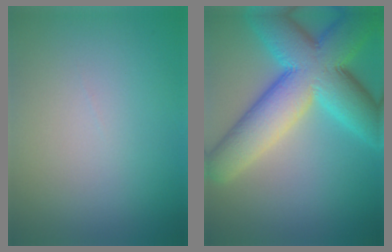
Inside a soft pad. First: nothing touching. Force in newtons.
{"total": 12.7, "press": 12.7, "slide": 0.2}